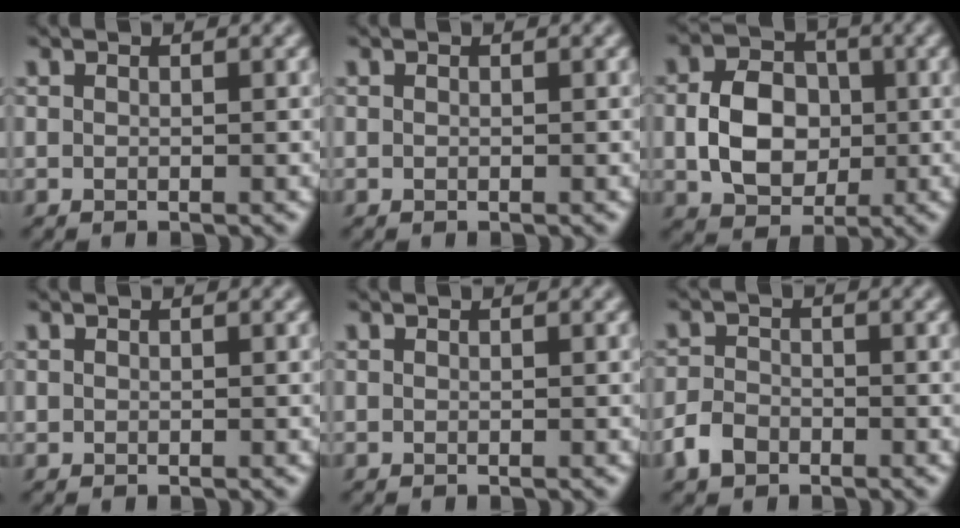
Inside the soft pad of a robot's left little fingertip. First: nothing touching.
{"total": 0.0}
{"total": 6.0, "force": [-0.5, 4.6, 3.8], "torque": [-0.072, 0.003, -0.011]}
{"total": 0.0}
{"total": 0.0}
{"total": 2.6, "force": [-1.7, 1.7, 1.0], "torque": [-0.019, 0.003, -0.038]}